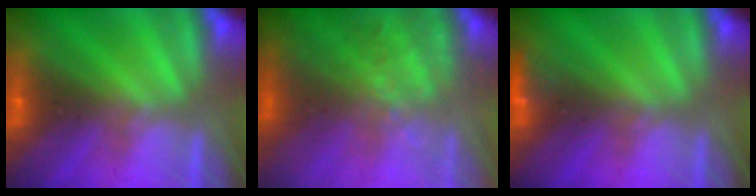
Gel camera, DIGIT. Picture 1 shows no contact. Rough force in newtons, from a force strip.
{"total": 9.3}
{"total": 2.9}